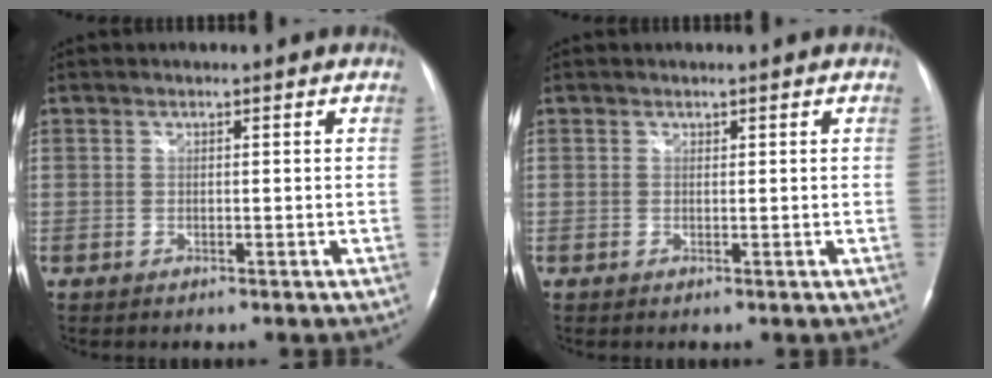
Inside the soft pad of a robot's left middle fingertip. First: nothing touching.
{"total": 0.0}